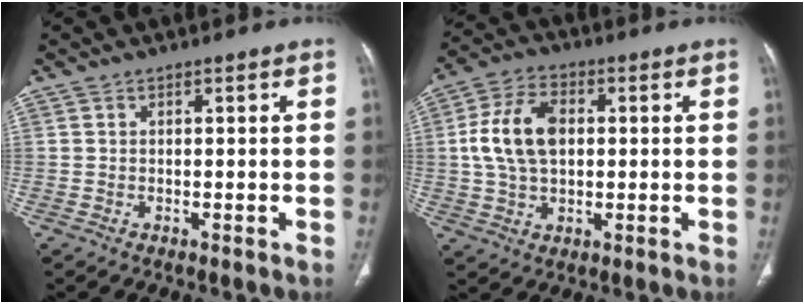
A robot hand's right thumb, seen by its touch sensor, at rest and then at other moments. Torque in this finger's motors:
{"motor_torque": [1.66, 1.68, 0.05, 0.03, 0.28]}